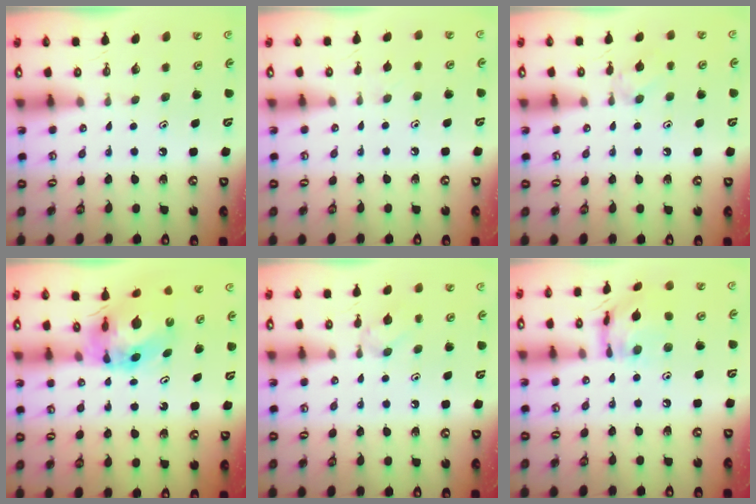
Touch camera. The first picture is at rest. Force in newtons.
{"total": 2.9, "press": 2.8, "slide": 0.6}
{"total": 6.2, "press": 6.1, "slide": 0.9}
{"total": 8.2, "press": 8.1, "slide": 1.1}
{"total": 3.8, "press": 3.7, "slide": 0.7}
{"total": 12.8, "press": 12.7, "slide": 1.0}